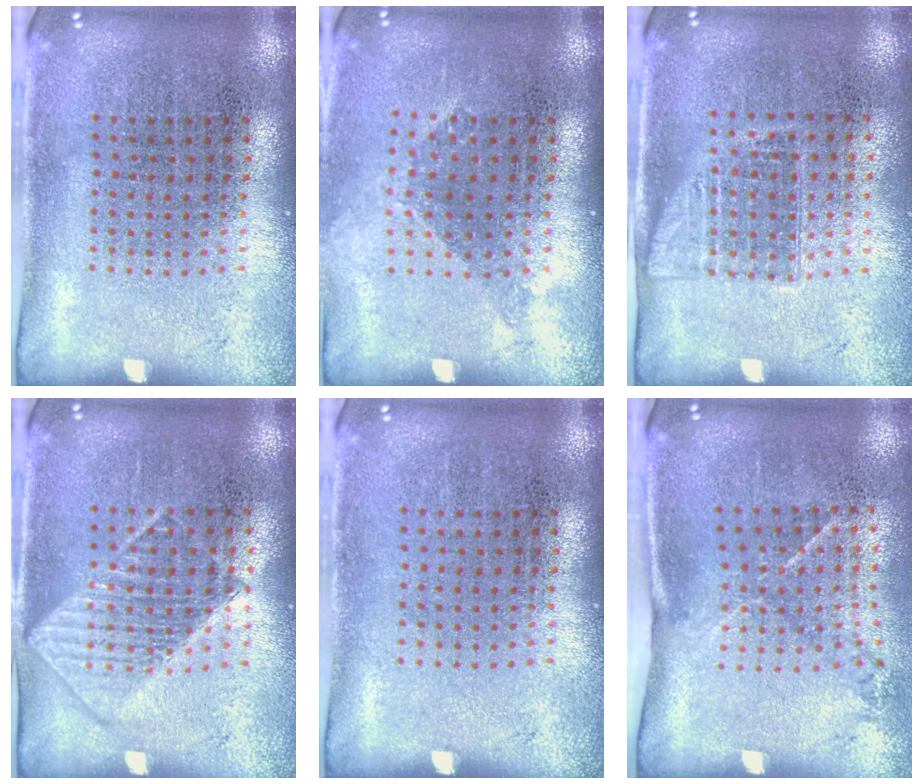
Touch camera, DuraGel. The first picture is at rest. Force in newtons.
{"total": 1.1, "press": 0.8, "slide": 0.7}
{"total": 1.0, "press": 0.9, "slide": 0.6}
{"total": 1.0, "press": 1.0, "slide": 0.1}
{"total": 0.0}
{"total": 1.6, "press": 1.0, "slide": 1.3}